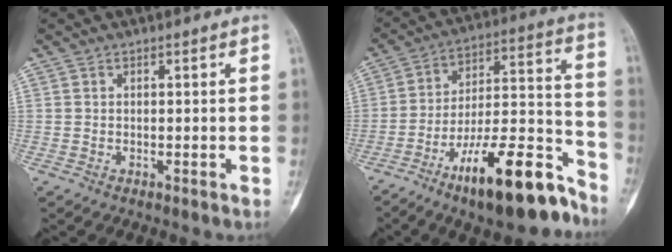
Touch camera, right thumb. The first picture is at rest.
{"total": 20.8, "force": [-13.4, 6.1, 14.7], "torque": [-0.206, 0.099, -0.218]}